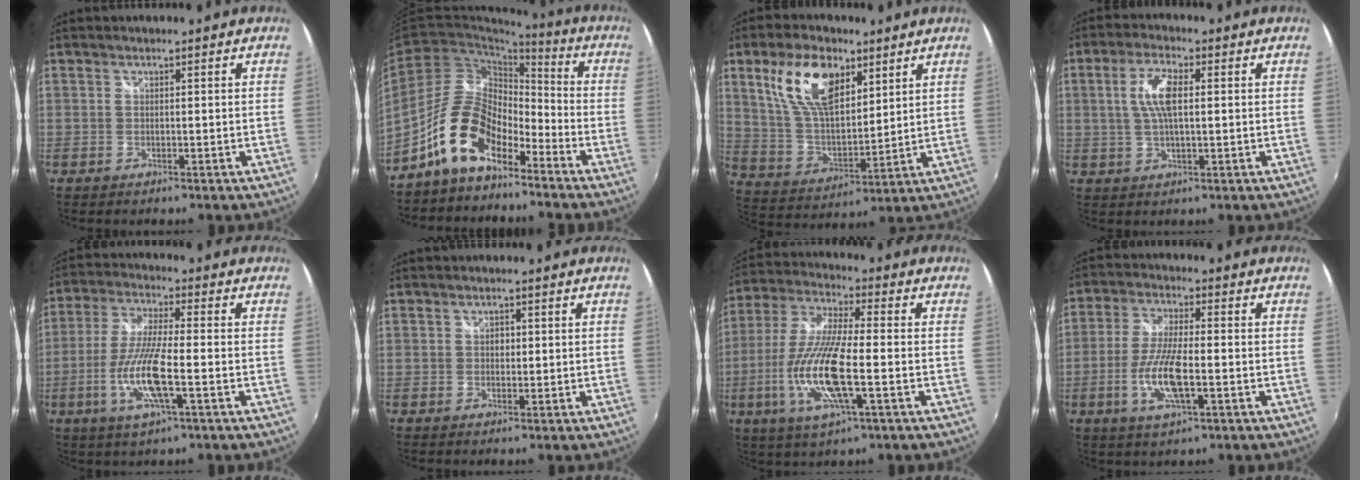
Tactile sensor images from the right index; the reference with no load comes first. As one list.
[{"total": 12.4, "force": [-8.2, 5.8, 7.2], "torque": [-0.144, 0.020, -0.161]}, {"total": 15.8, "force": [7.9, 7.9, 11.1], "torque": [-0.215, 0.016, 0.161]}, {"total": 6.8, "force": [1.0, 2.5, 6.3], "torque": [-0.125, 0.009, 0.021]}, {"total": 12.0, "force": [-3.4, 2.1, 11.3], "torque": [-0.234, -0.010, -0.066]}, {"total": 1.3, "force": [0.1, 1.2, 0.6], "torque": [-0.006, 0.003, -0.001]}, {"total": 16.2, "force": [-4.0, 3.7, 15.2], "torque": [-0.317, -0.014, -0.078]}, {"total": 10.1, "force": [-2.7, 2.8, 9.3], "torque": [-0.192, -0.007, -0.055]}]